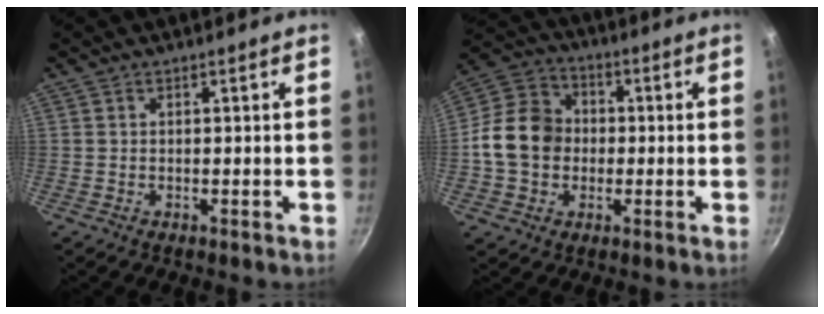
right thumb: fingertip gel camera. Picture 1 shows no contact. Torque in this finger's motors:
{"motor_torque": [1.17, 1.78, 1.22, -0.45, 0.09]}